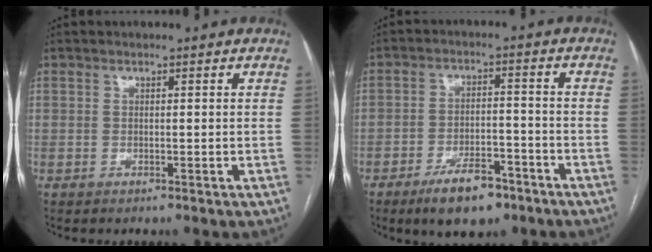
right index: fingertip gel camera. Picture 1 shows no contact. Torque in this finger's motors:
{"motor_torque": [0.27, -0.27, 0.09, 0.00]}